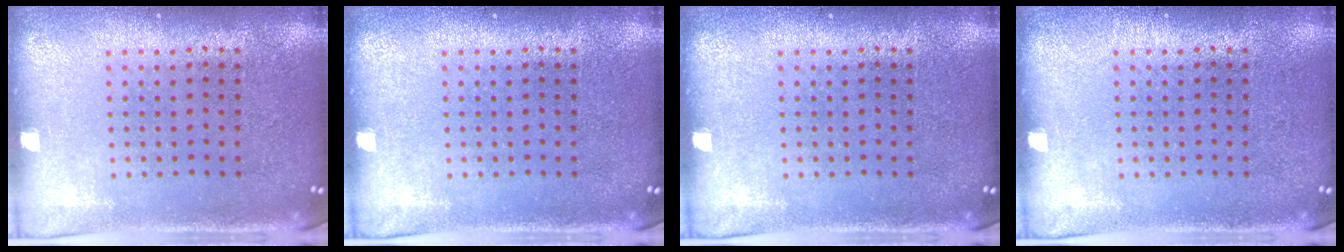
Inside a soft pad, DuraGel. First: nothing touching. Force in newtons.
{"total": 0.0}
{"total": 0.0}
{"total": 0.0}